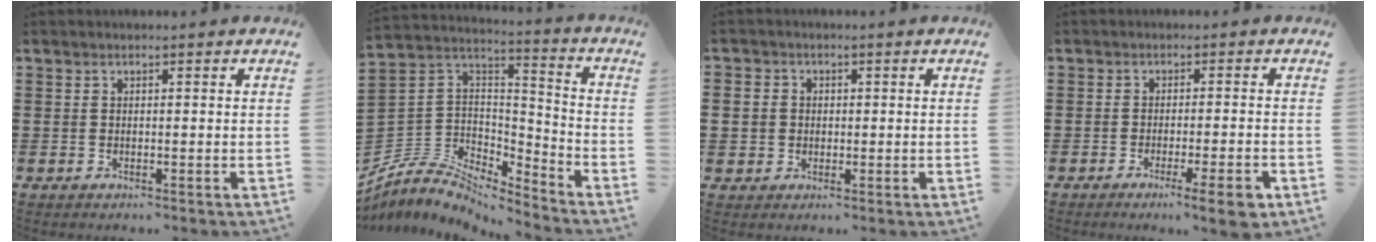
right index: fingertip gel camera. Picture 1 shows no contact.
{"total": 6.1, "force": [-5.0, 3.1, 1.6], "torque": [-0.058, -0.003, -0.104]}
{"total": 2.8, "force": [0.0, 2.8, 0.6], "torque": [-0.022, 0.010, -0.003]}
{"total": 4.5, "force": [-2.5, 0.3, 3.7], "torque": [-0.056, -0.009, -0.039]}